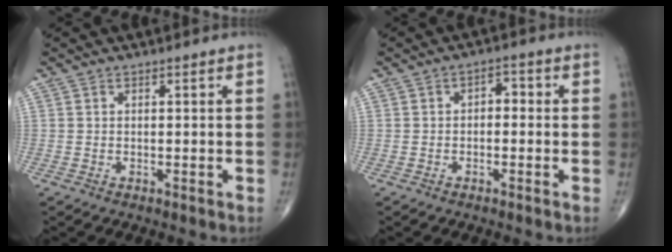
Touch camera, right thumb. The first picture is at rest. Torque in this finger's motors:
{"motor_torque": [-0.26, 0.16, 0.23, -0.02, 0.07]}